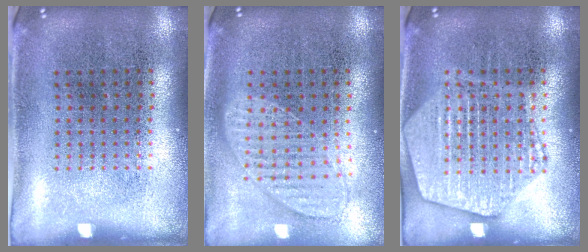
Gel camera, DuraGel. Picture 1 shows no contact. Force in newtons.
{"total": 1.0, "press": 1.0, "slide": 0.2}
{"total": 3.5, "press": 3.5, "slide": 0.5}